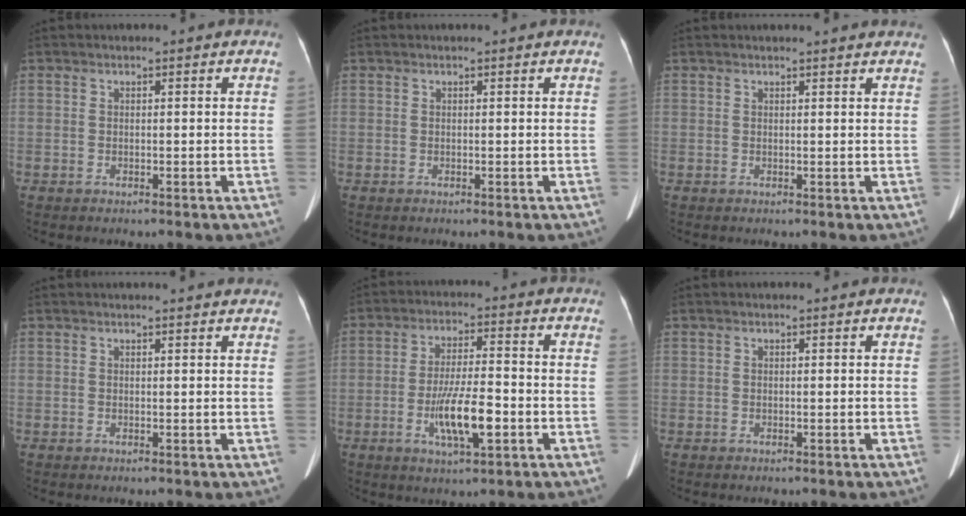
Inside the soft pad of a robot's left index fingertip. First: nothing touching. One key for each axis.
{"total": 0.0}
{"total": 3.9, "fx": 3.7, "fy": 0.1, "fz": 1.0, "tx": -0.016, "ty": 0.007, "tz": 0.033}
{"total": 4.4, "fx": 4.2, "fy": 0.2, "fz": 1.2, "tx": -0.016, "ty": 0.009, "tz": 0.036}
{"total": 8.6, "fx": -2.7, "fy": 1.6, "fz": 8.0, "tx": -0.154, "ty": -0.004, "tz": -0.045}
{"total": 0.0}